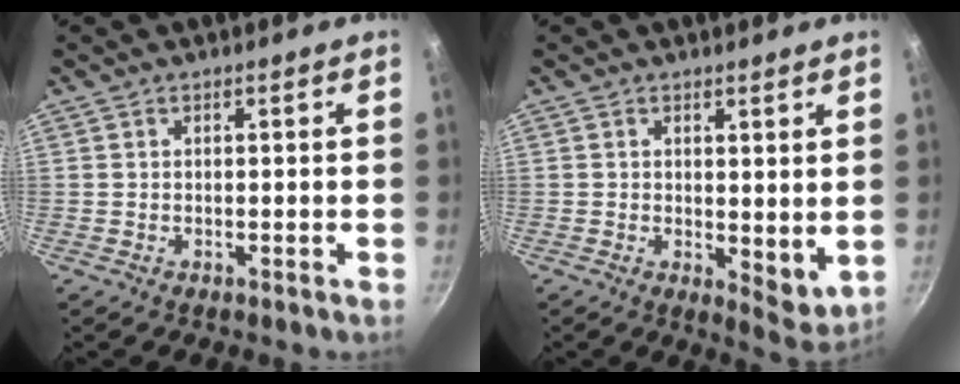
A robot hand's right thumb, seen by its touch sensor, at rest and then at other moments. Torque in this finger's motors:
{"motor_torque": [-0.78, 0.10, -0.26, -0.20, -0.07]}